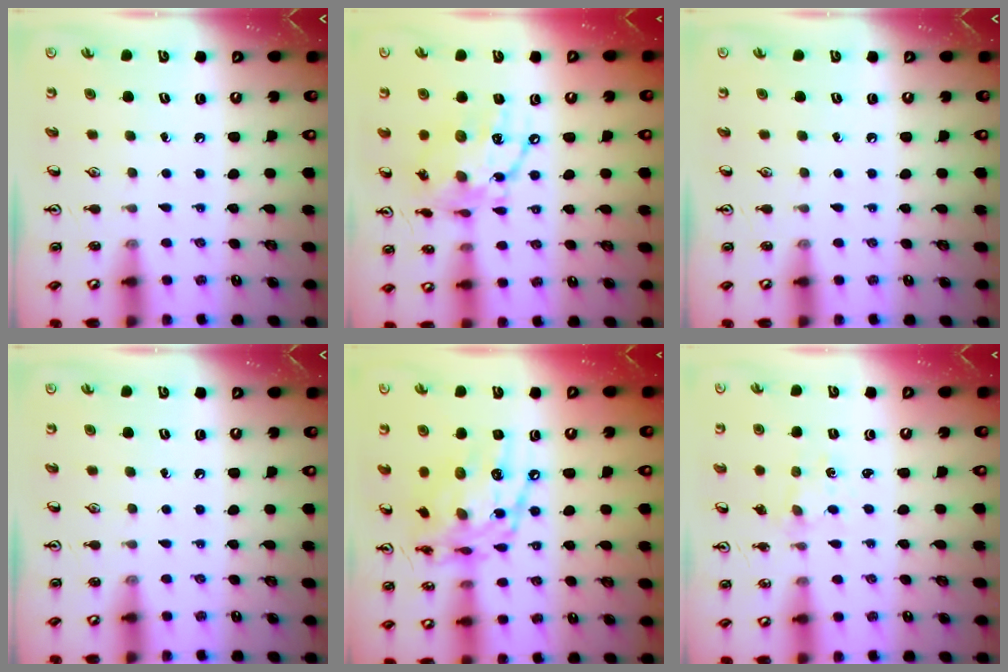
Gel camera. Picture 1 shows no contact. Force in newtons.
{"total": 14.6, "press": 14.5, "slide": 1.5}
{"total": 0.0}
{"total": 0.0}
{"total": 16.6, "press": 16.6, "slide": 1.4}
{"total": 0.0}